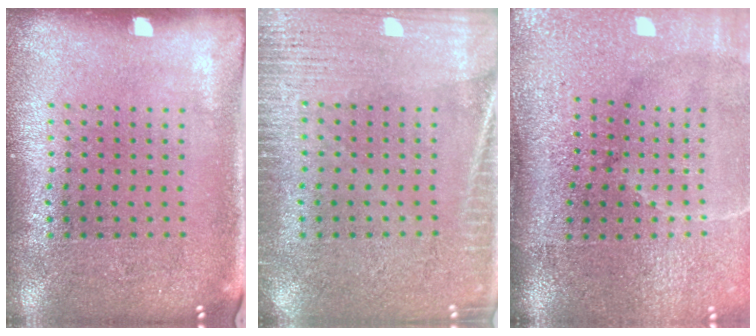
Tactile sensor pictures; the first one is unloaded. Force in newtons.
{"total": 3.6, "press": 3.6, "slide": 0.6}
{"total": 5.1, "press": 4.1, "slide": 3.0}